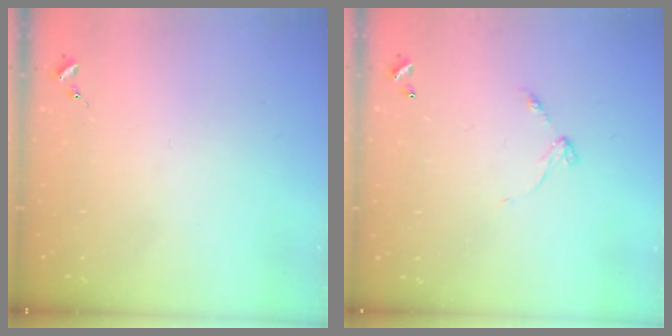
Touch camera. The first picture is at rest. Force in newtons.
{"total": 5.6, "press": 5.6, "slide": 0.5}